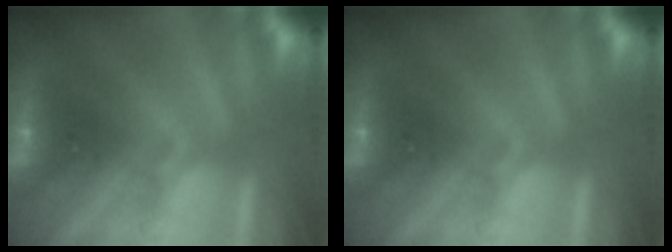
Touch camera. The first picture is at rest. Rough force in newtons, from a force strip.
{"total": 0.0}